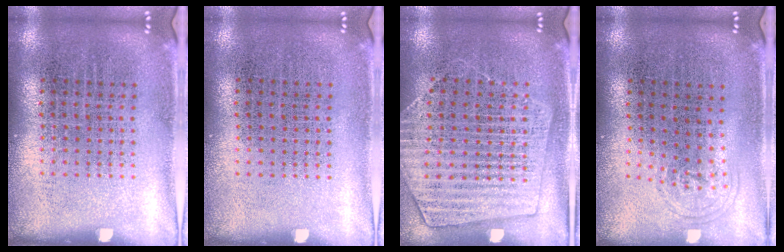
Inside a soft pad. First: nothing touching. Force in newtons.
{"total": 0.0}
{"total": 1.5, "press": 1.5, "slide": 0.2}
{"total": 0.8, "press": 0.6, "slide": 0.5}